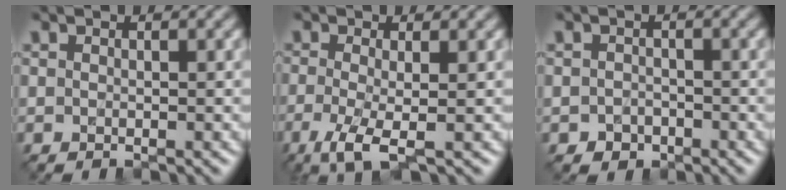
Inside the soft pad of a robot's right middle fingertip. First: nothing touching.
{"total": 3.8, "force": [-1.7, 0.9, 3.3], "torque": [-0.078, -0.004, -0.039]}
{"total": 0.9, "force": [-0.5, 0.6, -0.4], "torque": [0.006, 0.012, -0.009]}